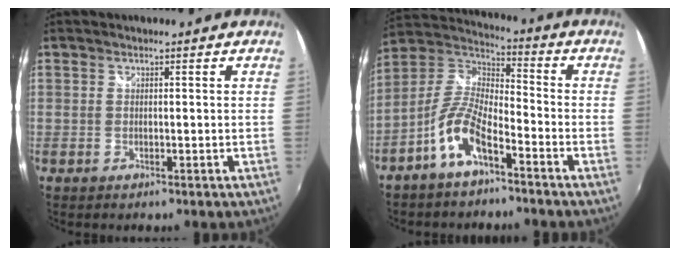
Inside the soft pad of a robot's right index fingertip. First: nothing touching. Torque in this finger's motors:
{"motor_torque": [1.17, -0.59, 0.53, 0.13]}